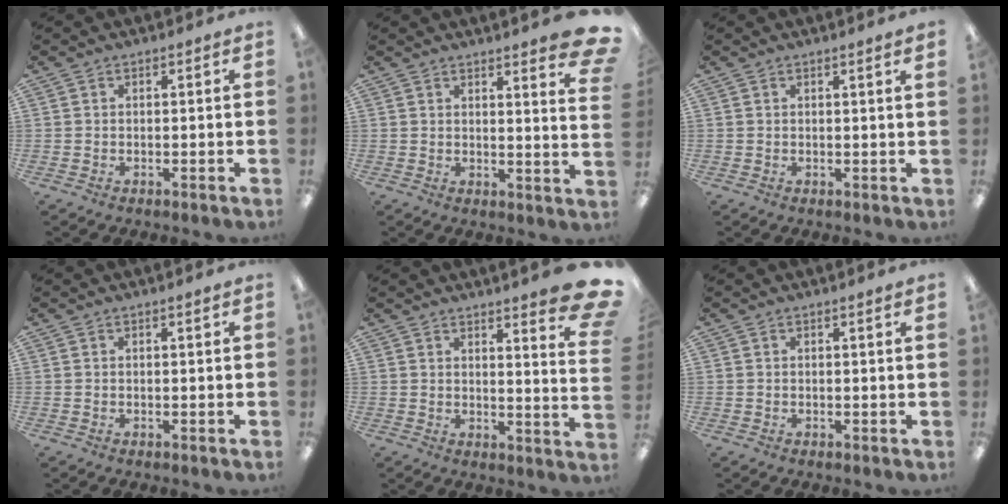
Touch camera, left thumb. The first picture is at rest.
{"total": 6.0, "force": [4.6, 0.6, 3.8], "torque": [-0.045, -0.038, 0.074]}
{"total": 1.0, "force": [0.8, -0.2, 0.6], "torque": [-0.011, -0.002, 0.014]}
{"total": 0.7, "force": [0.5, 0.0, 0.5], "torque": [-0.009, 0.000, 0.008]}
{"total": 9.4, "force": [6.7, 1.4, 6.4], "torque": [-0.081, -0.059, 0.111]}
{"total": 0.8, "force": [0.6, -0.2, 0.5], "torque": [-0.009, -0.001, 0.011]}